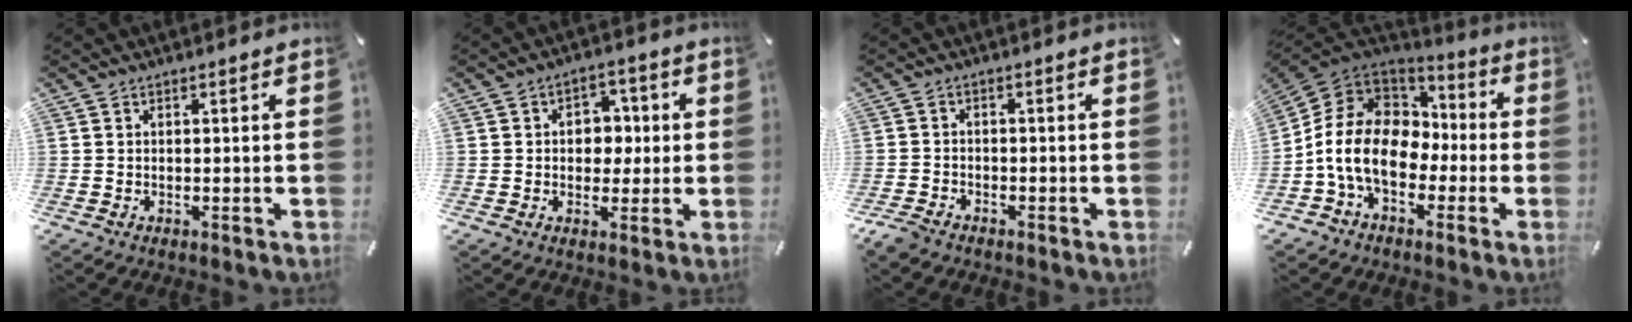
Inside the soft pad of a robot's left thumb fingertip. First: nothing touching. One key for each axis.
{"total": 6.9, "fx": 0.1, "fy": 5.8, "fz": 3.8, "tx": -0.043, "ty": 0.003, "tz": -0.004}
{"total": 2.8, "fx": -2.3, "fy": 1.2, "fz": 0.9, "tx": -0.028, "ty": 0.008, "tz": -0.049}
{"total": 14.8, "fx": -3.7, "fy": 11.1, "fz": 9.0, "tx": -0.207, "ty": 0.023, "tz": -0.069}